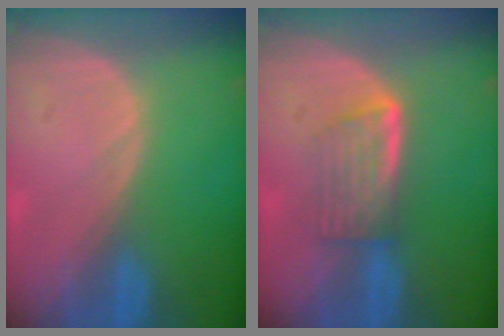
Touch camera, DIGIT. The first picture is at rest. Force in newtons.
{"total": 5.9, "press": 5.0, "slide": 3.1}